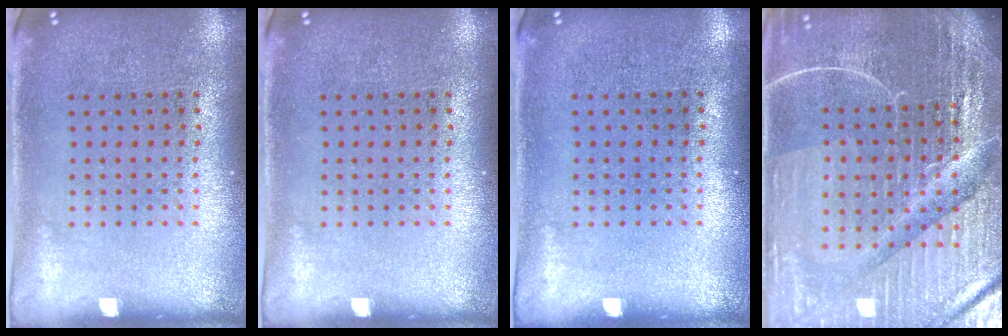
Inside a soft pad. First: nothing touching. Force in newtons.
{"total": 0.0}
{"total": 0.0}
{"total": 5.9, "press": 5.4, "slide": 2.5}